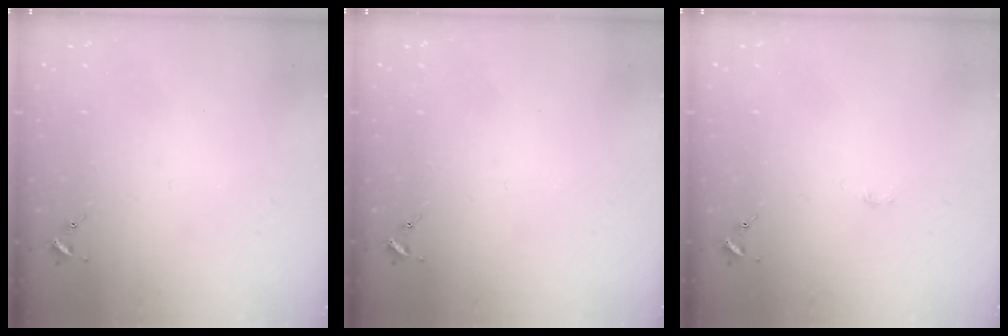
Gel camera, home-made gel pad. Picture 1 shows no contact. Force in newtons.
{"total": 0.0}
{"total": 2.3, "press": 2.3, "slide": 0.3}